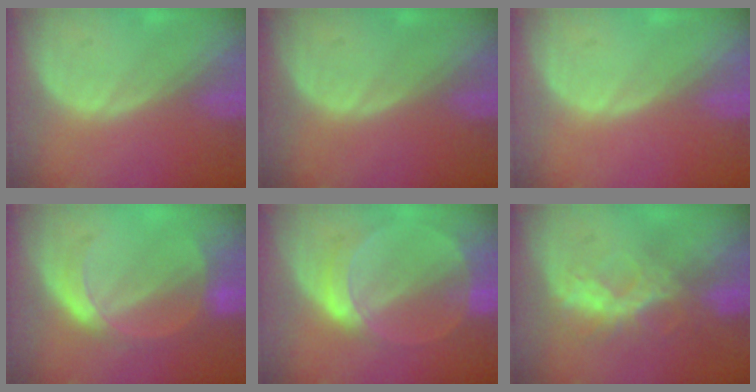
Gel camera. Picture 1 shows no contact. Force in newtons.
{"total": 0.0}
{"total": 0.0}
{"total": 5.7, "press": 5.4, "slide": 1.8}
{"total": 6.1, "press": 5.6, "slide": 2.4}
{"total": 6.3, "press": 6.2, "slide": 1.2}